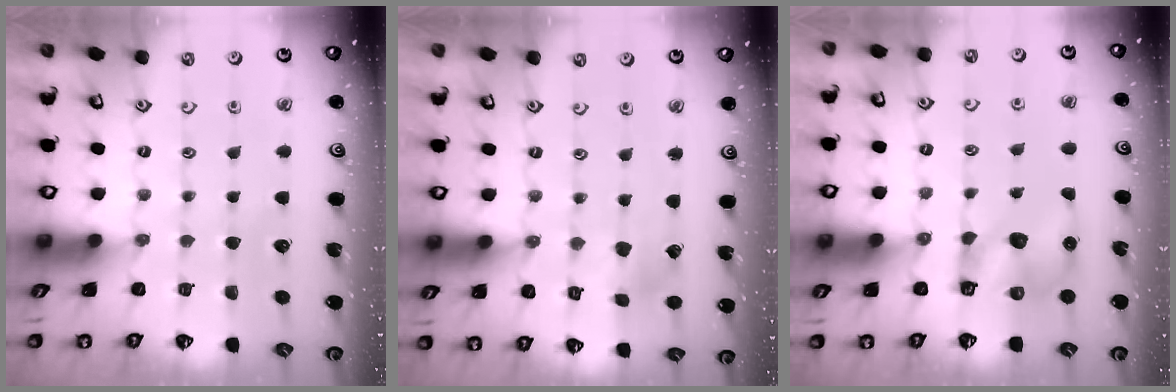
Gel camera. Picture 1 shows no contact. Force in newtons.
{"total": 2.2, "press": 2.2, "slide": 0.3}
{"total": 8.2, "press": 8.2, "slide": 0.7}